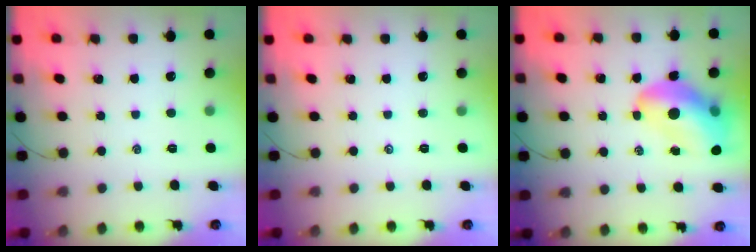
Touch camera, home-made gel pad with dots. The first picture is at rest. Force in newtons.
{"total": 0.0}
{"total": 14.5, "press": 13.8, "slide": 4.3}